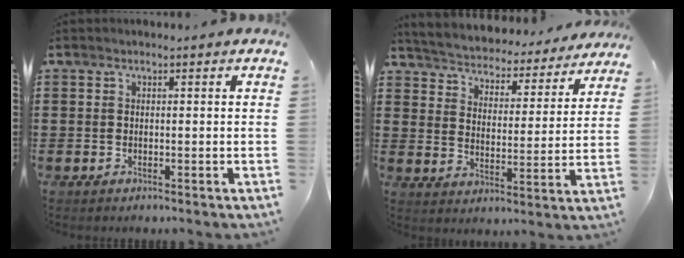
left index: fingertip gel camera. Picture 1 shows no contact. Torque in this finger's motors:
{"motor_torque": [2.14, 0.00, 1.05, 0.12]}